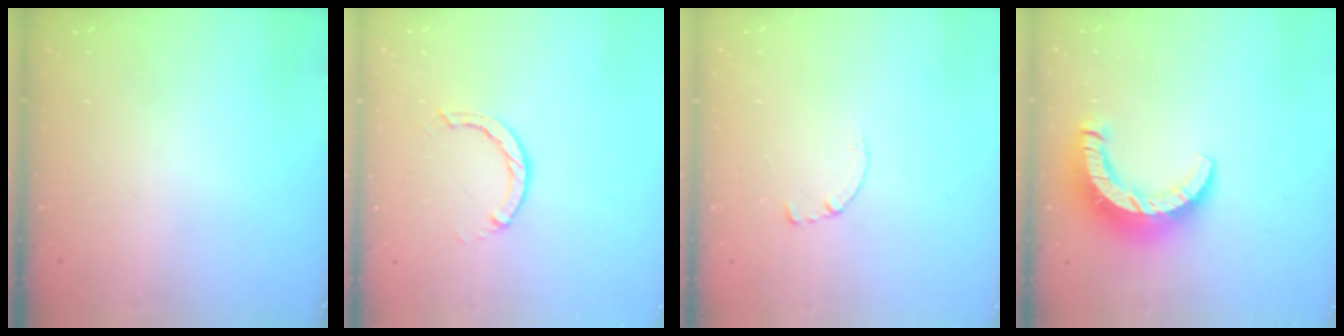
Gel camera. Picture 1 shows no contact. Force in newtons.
{"total": 3.2, "press": 3.1, "slide": 0.5}
{"total": 0.7, "press": 0.6, "slide": 0.1}
{"total": 11.4, "press": 11.3, "slide": 1.1}